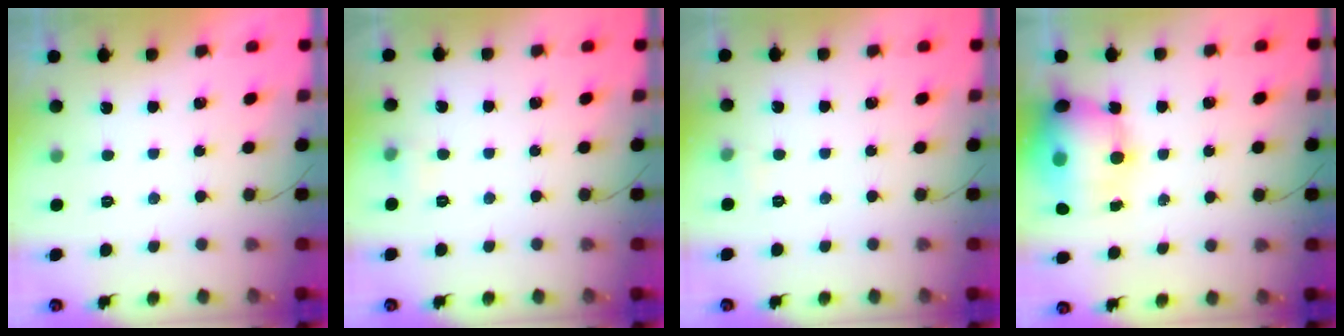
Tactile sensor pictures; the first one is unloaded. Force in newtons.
{"total": 3.4, "press": 3.2, "slide": 1.3}
{"total": 2.9, "press": 2.8, "slide": 0.9}
{"total": 15.8, "press": 15.3, "slide": 4.0}